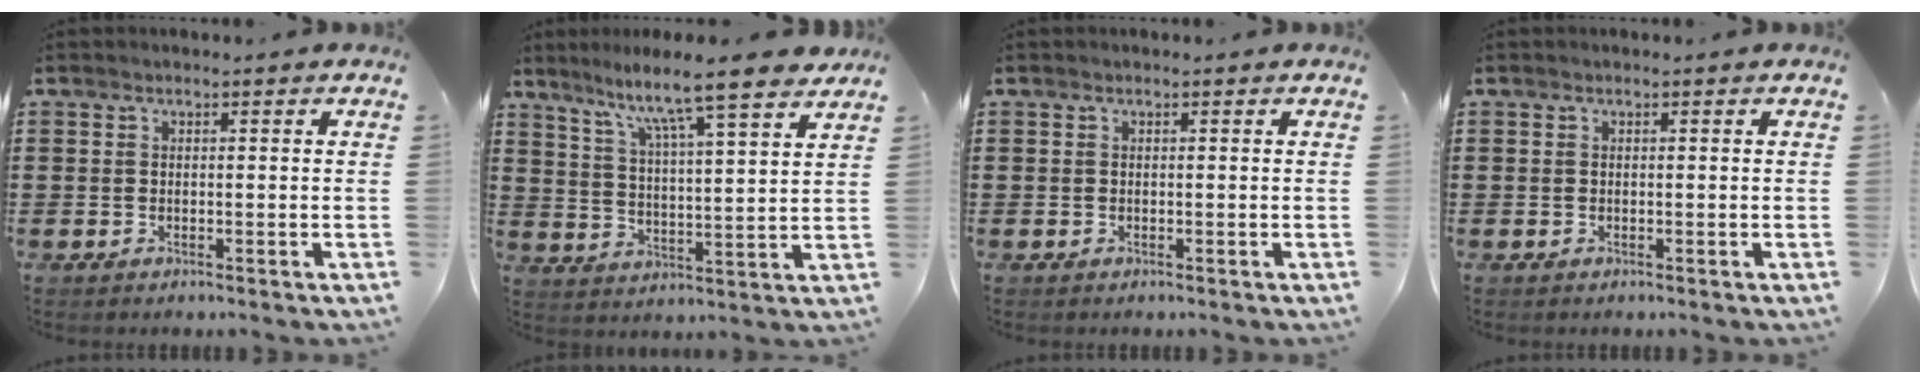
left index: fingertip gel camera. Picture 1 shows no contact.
{"total": 8.6, "force": [7.2, -0.3, 4.7], "torque": [-0.109, -0.053, 0.114]}
{"total": 0.0}
{"total": 0.0}